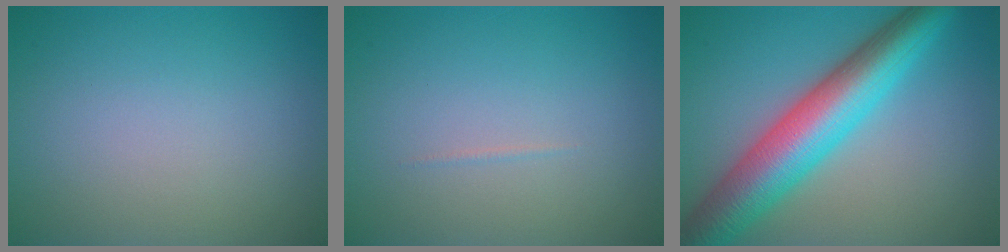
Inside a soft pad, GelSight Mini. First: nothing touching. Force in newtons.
{"total": 0.6, "press": 0.6, "slide": 0.2}
{"total": 9.5, "press": 9.5, "slide": 0.4}